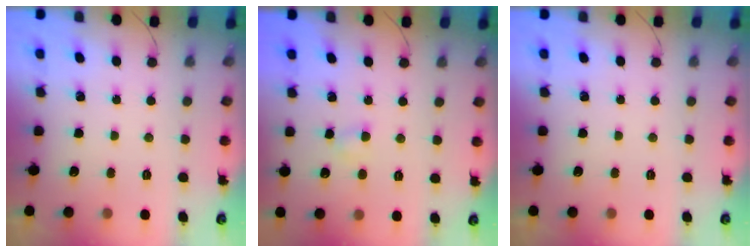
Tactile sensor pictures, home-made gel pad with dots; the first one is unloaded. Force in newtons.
{"total": 3.0, "press": 2.9, "slide": 0.8}
{"total": 0.0}